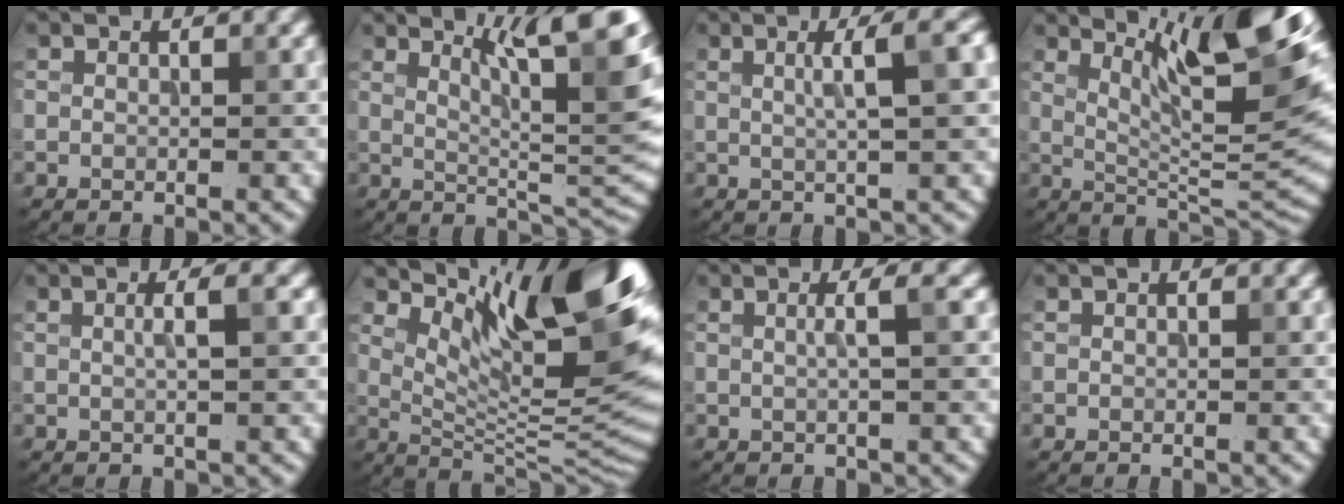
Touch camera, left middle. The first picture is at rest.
{"total": 10.5, "force": [5.7, 2.3, 8.5], "torque": [-0.101, 0.015, 0.089]}
{"total": 4.5, "force": [1.0, 0.8, 4.3], "torque": [-0.054, 0.014, 0.012]}
{"total": 11.7, "force": [6.2, 2.2, 9.7], "torque": [-0.136, 0.006, 0.110]}
{"total": 1.7, "force": [0.3, 0.3, 1.7], "torque": [-0.023, 0.007, 0.001]}
{"total": 14.3, "force": [6.7, 4.4, 11.8], "torque": [-0.162, -0.001, 0.120]}
{"total": 1.7, "force": [0.2, 0.2, 1.7], "torque": [-0.026, 0.006, -0.001]}
{"total": 0.0}